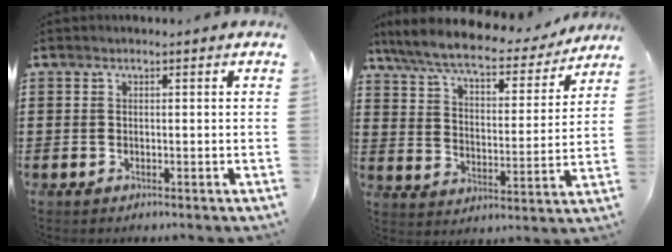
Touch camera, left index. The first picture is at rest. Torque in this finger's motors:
{"motor_torque": [1.12, -1.02, 0.41, 0.21]}